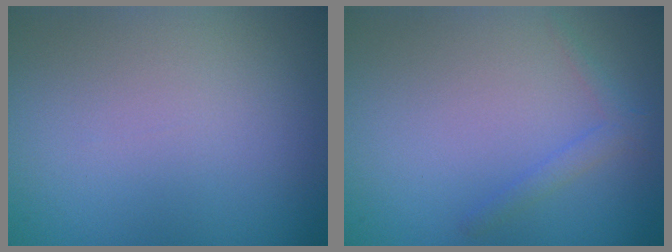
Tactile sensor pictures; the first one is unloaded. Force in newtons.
{"total": 1.3, "press": 1.3, "slide": 0.1}